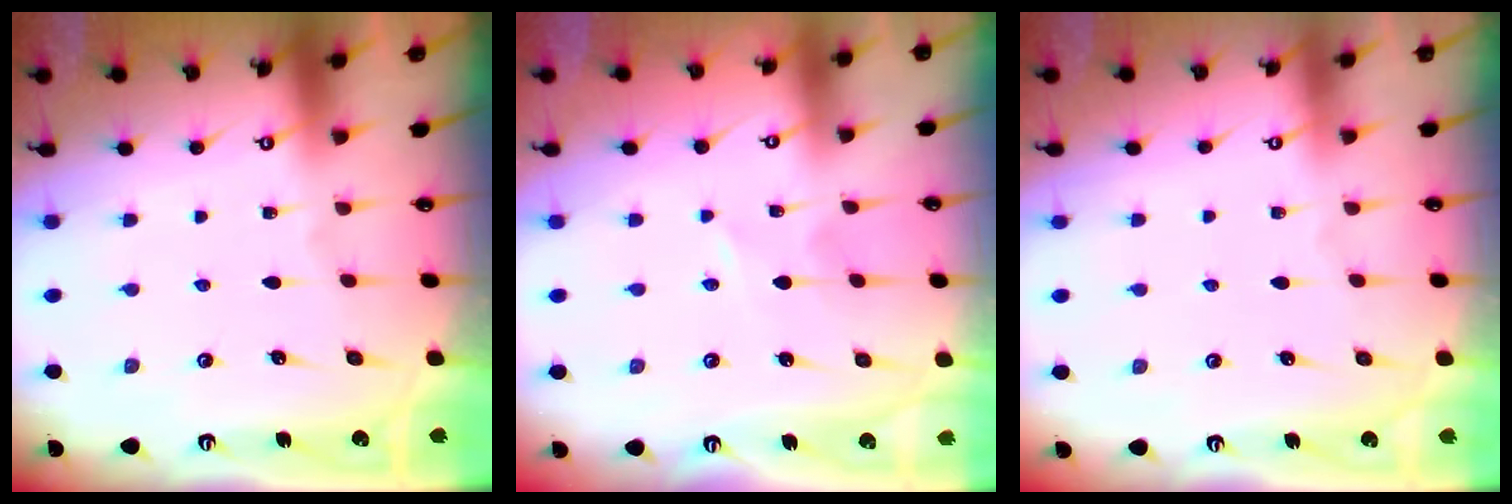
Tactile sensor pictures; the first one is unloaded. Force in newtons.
{"total": 0.8, "press": 0.8, "slide": 0.2}
{"total": 0.5, "press": 0.5, "slide": 0.1}